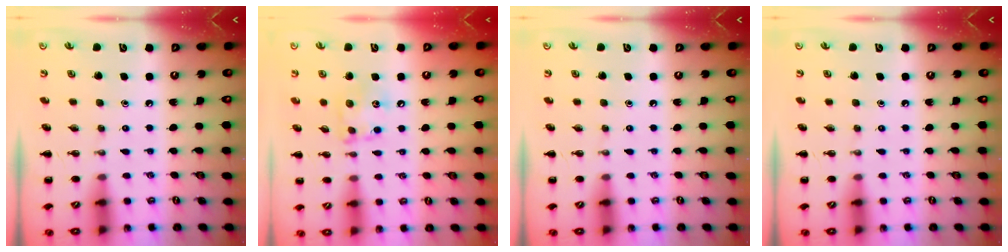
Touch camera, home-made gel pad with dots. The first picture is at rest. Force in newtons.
{"total": 9.1, "press": 9.1, "slide": 0.4}
{"total": 0.0}
{"total": 0.0}